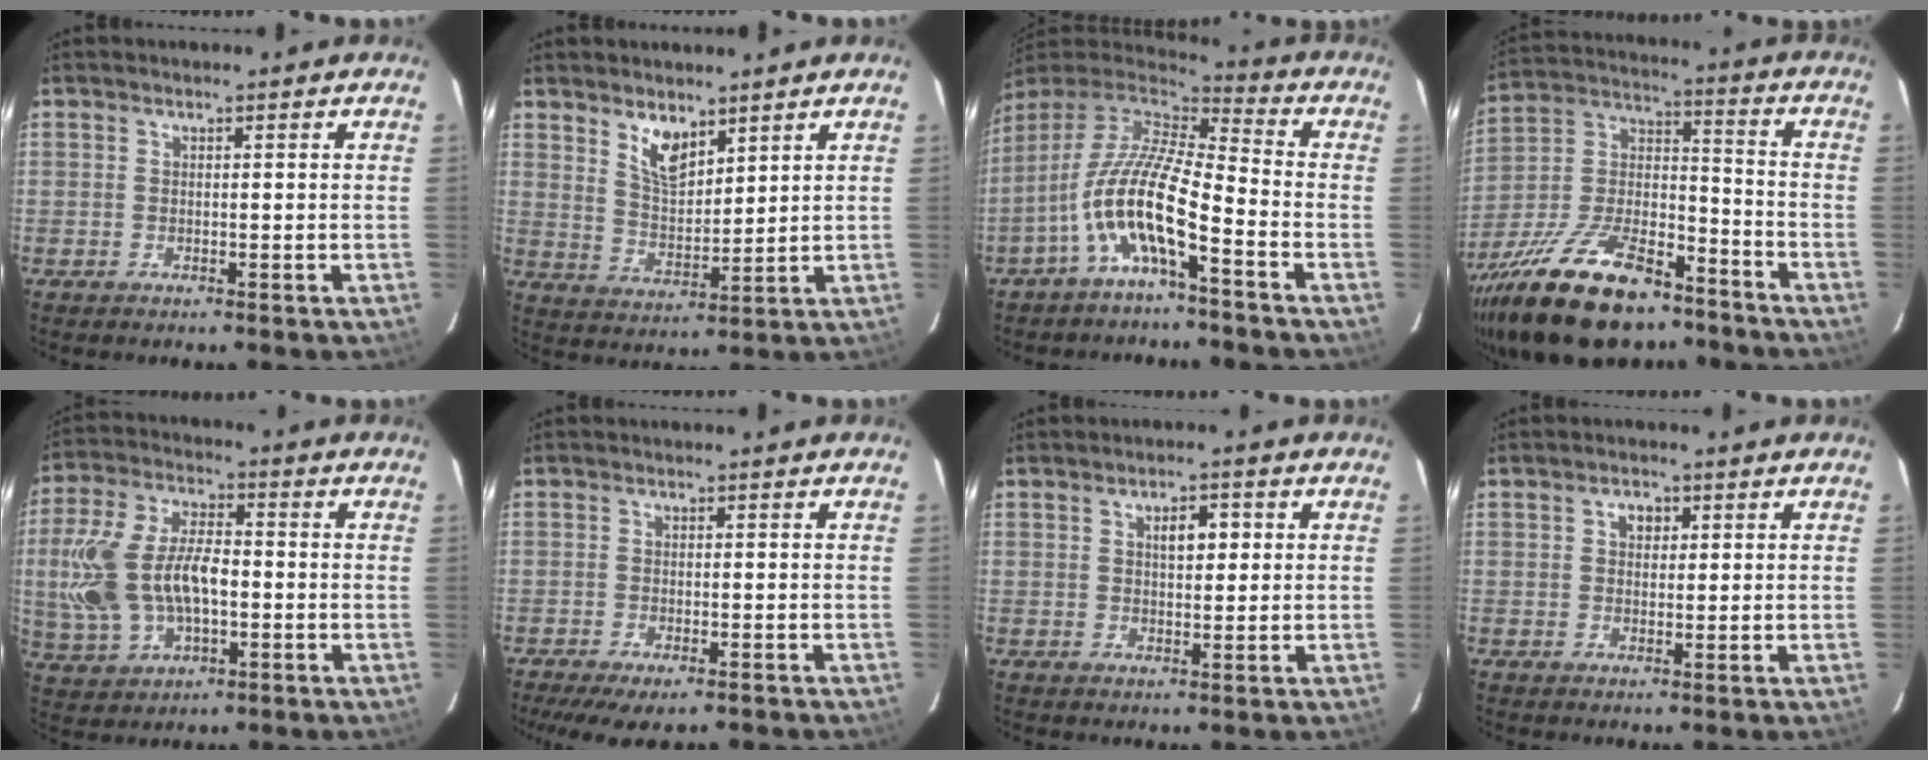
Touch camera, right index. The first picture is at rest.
{"total": 6.5, "force": [4.5, 2.7, 3.8], "torque": [-0.065, 0.000, 0.091]}
{"total": 14.1, "force": [-6.2, 3.2, 12.3], "torque": [-0.235, -0.005, -0.122]}
{"total": 25.8, "force": [-17.8, 10.8, 15.3], "torque": [-0.308, -0.005, -0.292]}
{"total": 17.5, "force": [-1.7, 10.1, 14.1], "torque": [-0.316, 0.009, -0.018]}
{"total": 9.3, "force": [-7.0, 2.7, 5.5], "torque": [-0.120, -0.032, -0.111]}
{"total": 3.7, "force": [1.0, 1.8, 3.0], "torque": [-0.048, 0.010, 0.018]}
{"total": 2.3, "force": [0.8, 1.9, 1.2], "torque": [-0.015, 0.009, 0.012]}